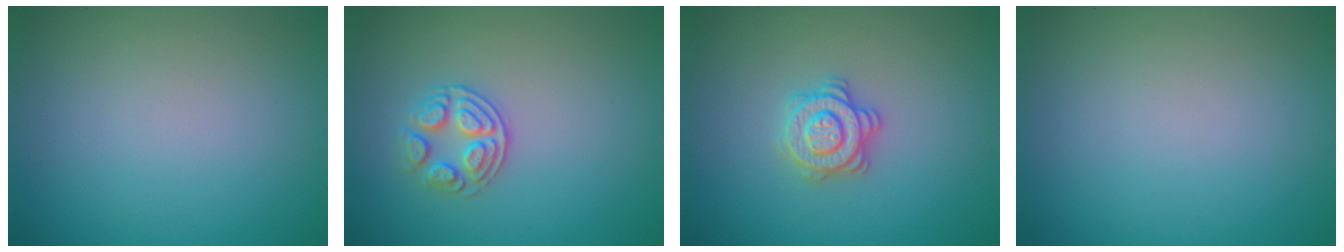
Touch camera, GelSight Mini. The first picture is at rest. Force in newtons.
{"total": 2.7, "press": 2.4, "slide": 1.1}
{"total": 3.1, "press": 2.9, "slide": 0.9}
{"total": 0.0}